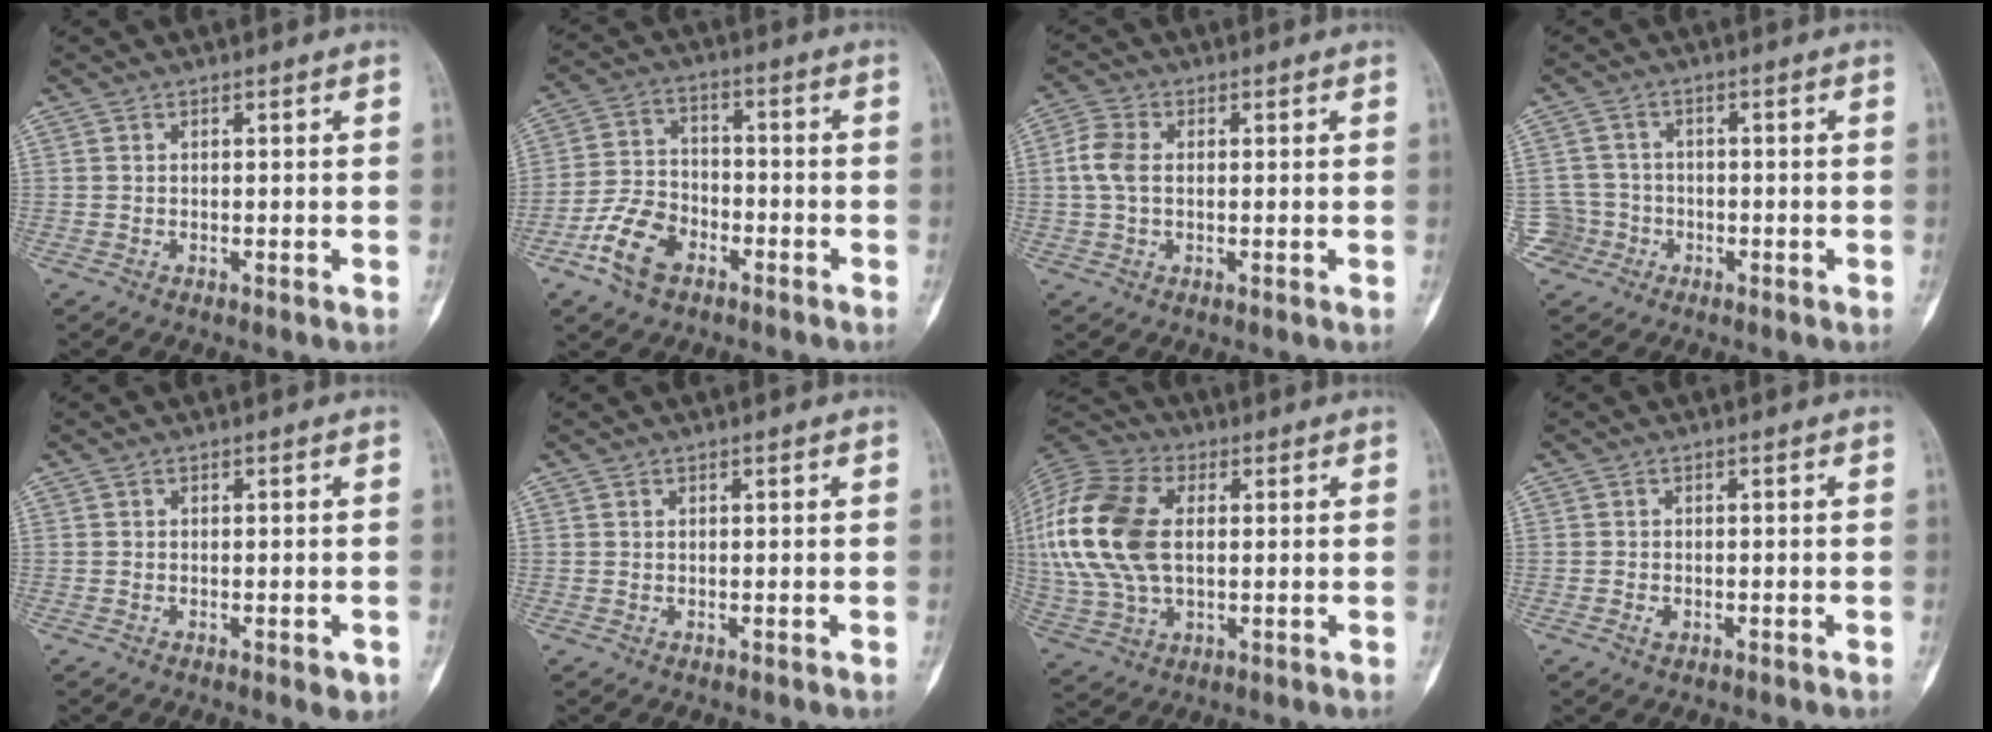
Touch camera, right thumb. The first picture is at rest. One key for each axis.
{"total": 9.7, "fx": -5.1, "fy": 6.1, "fz": 5.5, "tx": -0.098, "ty": 0.028, "tz": -0.098}
{"total": 5.3, "fx": 0.4, "fy": 3.4, "fz": 4.0, "tx": -0.099, "ty": 0.011, "tz": 0.004}
{"total": 4.9, "fx": -2.0, "fy": 4.4, "fz": -0.2, "tx": 0.028, "ty": 0.020, "tz": -0.036}
{"total": 1.9, "fx": -0.8, "fy": 0.8, "fz": 1.5, "tx": -0.013, "ty": 0.000, "tz": -0.009}
{"total": 0.0}
{"total": 21.3, "fx": 2.5, "fy": 12.9, "fz": 16.8, "tx": -0.383, "ty": 0.004, "tz": 0.044}
{"total": 1.3, "fx": -0.6, "fy": 0.8, "fz": 0.8, "tx": -0.015, "ty": 0.004, "tz": -0.008}